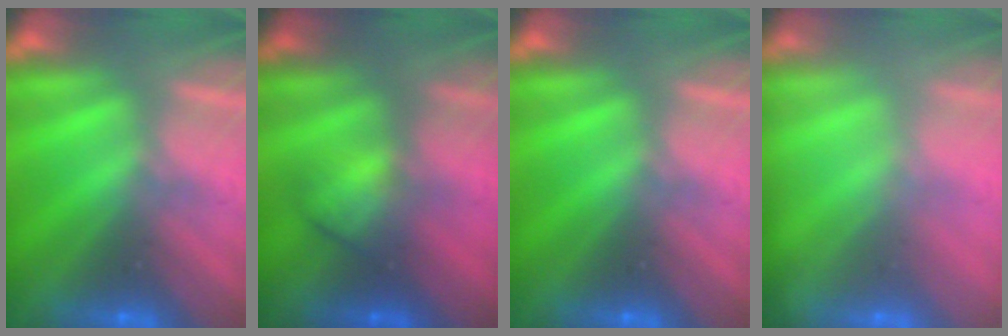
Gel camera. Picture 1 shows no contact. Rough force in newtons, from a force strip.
{"total": 2.0}
{"total": 0.0}
{"total": 1.3}